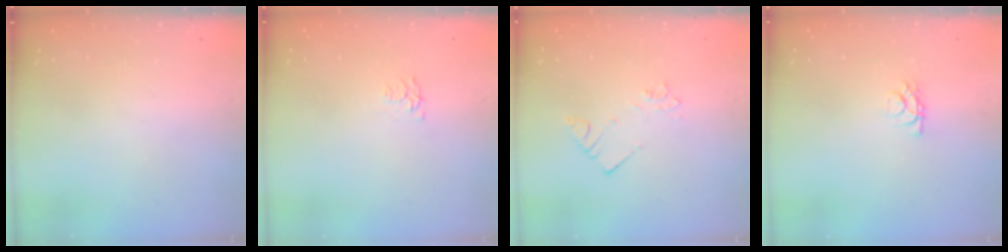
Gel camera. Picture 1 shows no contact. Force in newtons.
{"total": 4.5, "press": 4.4, "slide": 0.6}
{"total": 2.7, "press": 2.7, "slide": 0.3}
{"total": 4.2, "press": 4.2, "slide": 0.5}